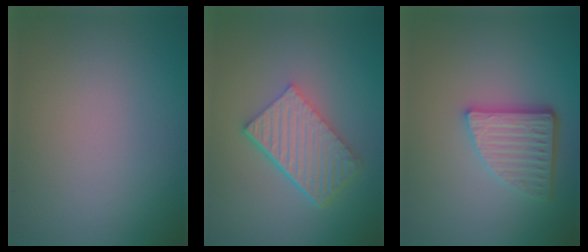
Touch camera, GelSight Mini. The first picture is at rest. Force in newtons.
{"total": 6.1, "press": 4.1, "slide": 4.4}
{"total": 4.9, "press": 3.5, "slide": 3.4}